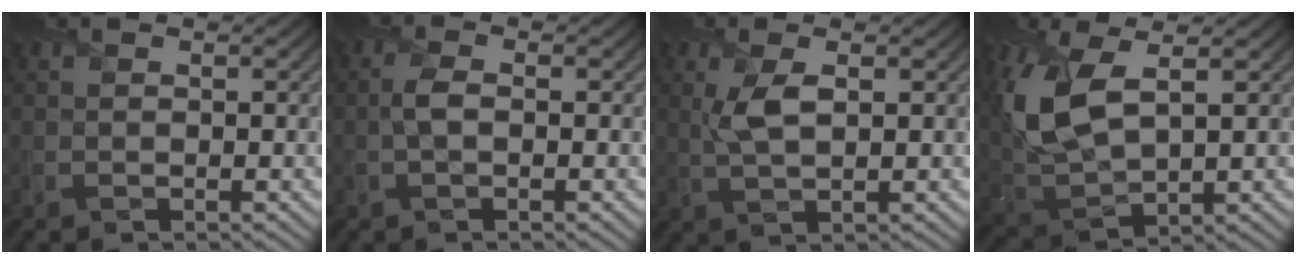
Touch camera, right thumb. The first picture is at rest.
{"total": 1.7, "force": [-0.5, 0.9, 1.4], "torque": [-0.031, 0.002, -0.010]}
{"total": 3.5, "force": [0.9, 1.3, 3.1], "torque": [-0.074, -0.001, 0.020]}
{"total": 10.7, "force": [3.4, 5.2, 8.7], "torque": [-0.230, 0.000, 0.068]}